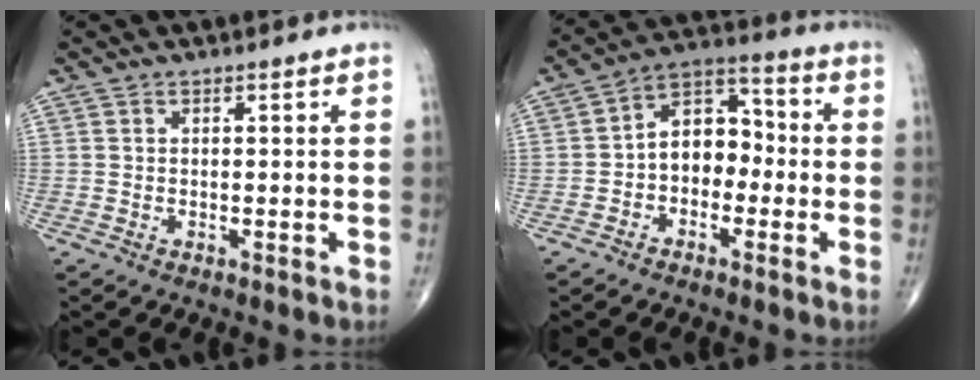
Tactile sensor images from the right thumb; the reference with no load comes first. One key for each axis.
{"total": 9.4, "fx": -1.6, "fy": 6.8, "fz": 6.3, "tx": -0.069, "ty": 0.042, "tz": -0.047}